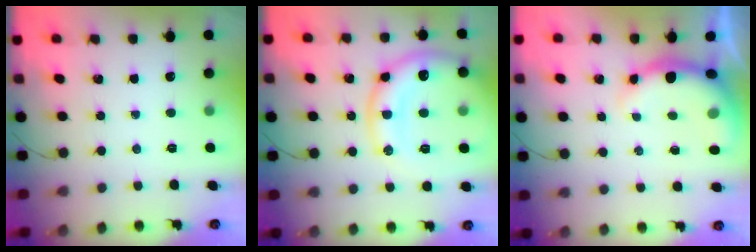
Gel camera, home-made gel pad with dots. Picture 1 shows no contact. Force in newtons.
{"total": 16.8, "press": 16.7, "slide": 2.0}
{"total": 7.3, "press": 7.2, "slide": 1.3}